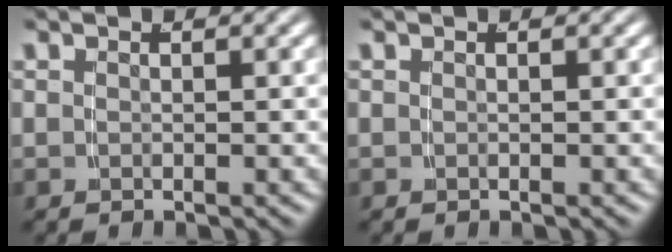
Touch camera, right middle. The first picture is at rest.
{"total": 0.0}